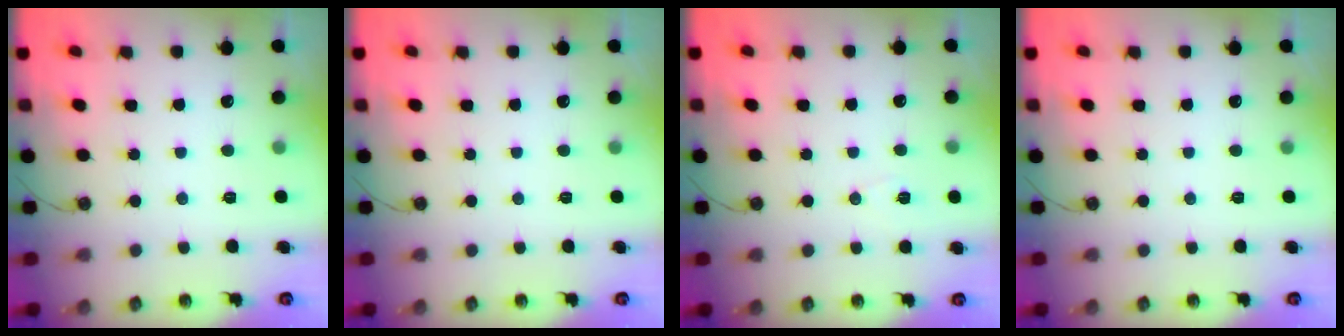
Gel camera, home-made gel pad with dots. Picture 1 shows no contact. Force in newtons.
{"total": 0.0}
{"total": 5.0, "press": 4.2, "slide": 2.7}
{"total": 0.0}